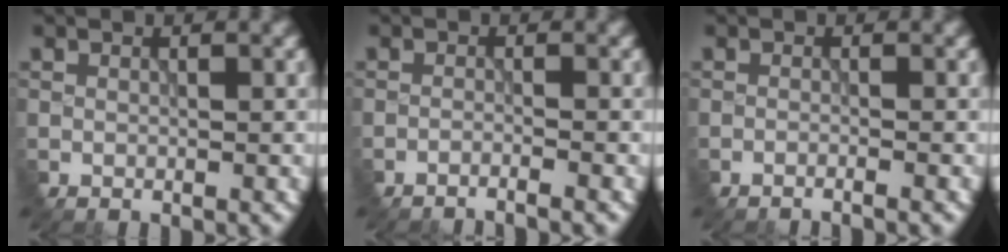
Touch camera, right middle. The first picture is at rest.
{"total": 1.9, "force": [-1.7, -0.1, 0.8], "torque": [-0.014, 0.001, -0.041]}
{"total": 1.2, "force": [-1.1, -0.1, 0.7], "torque": [-0.008, 0.003, -0.029]}